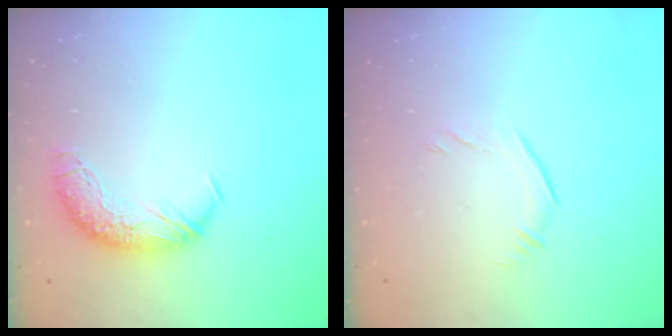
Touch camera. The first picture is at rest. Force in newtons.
{"total": 5.7, "press": 5.6, "slide": 1.2}